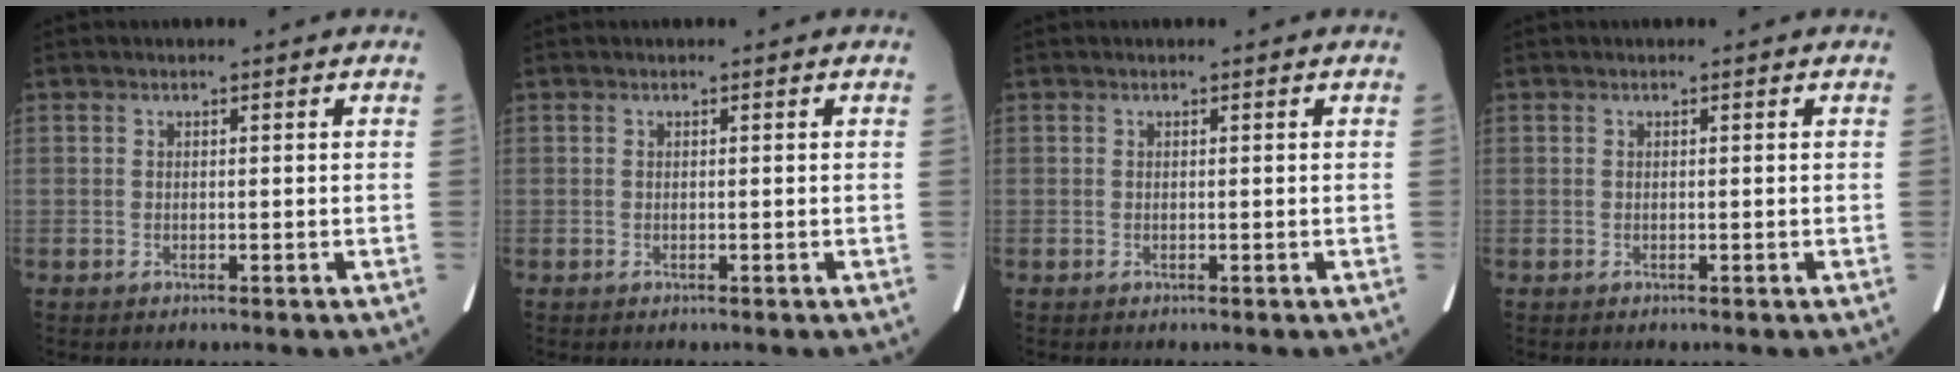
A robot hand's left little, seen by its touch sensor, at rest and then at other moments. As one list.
[{"total": 0.0}, {"total": 0.0}, {"total": 0.0}]